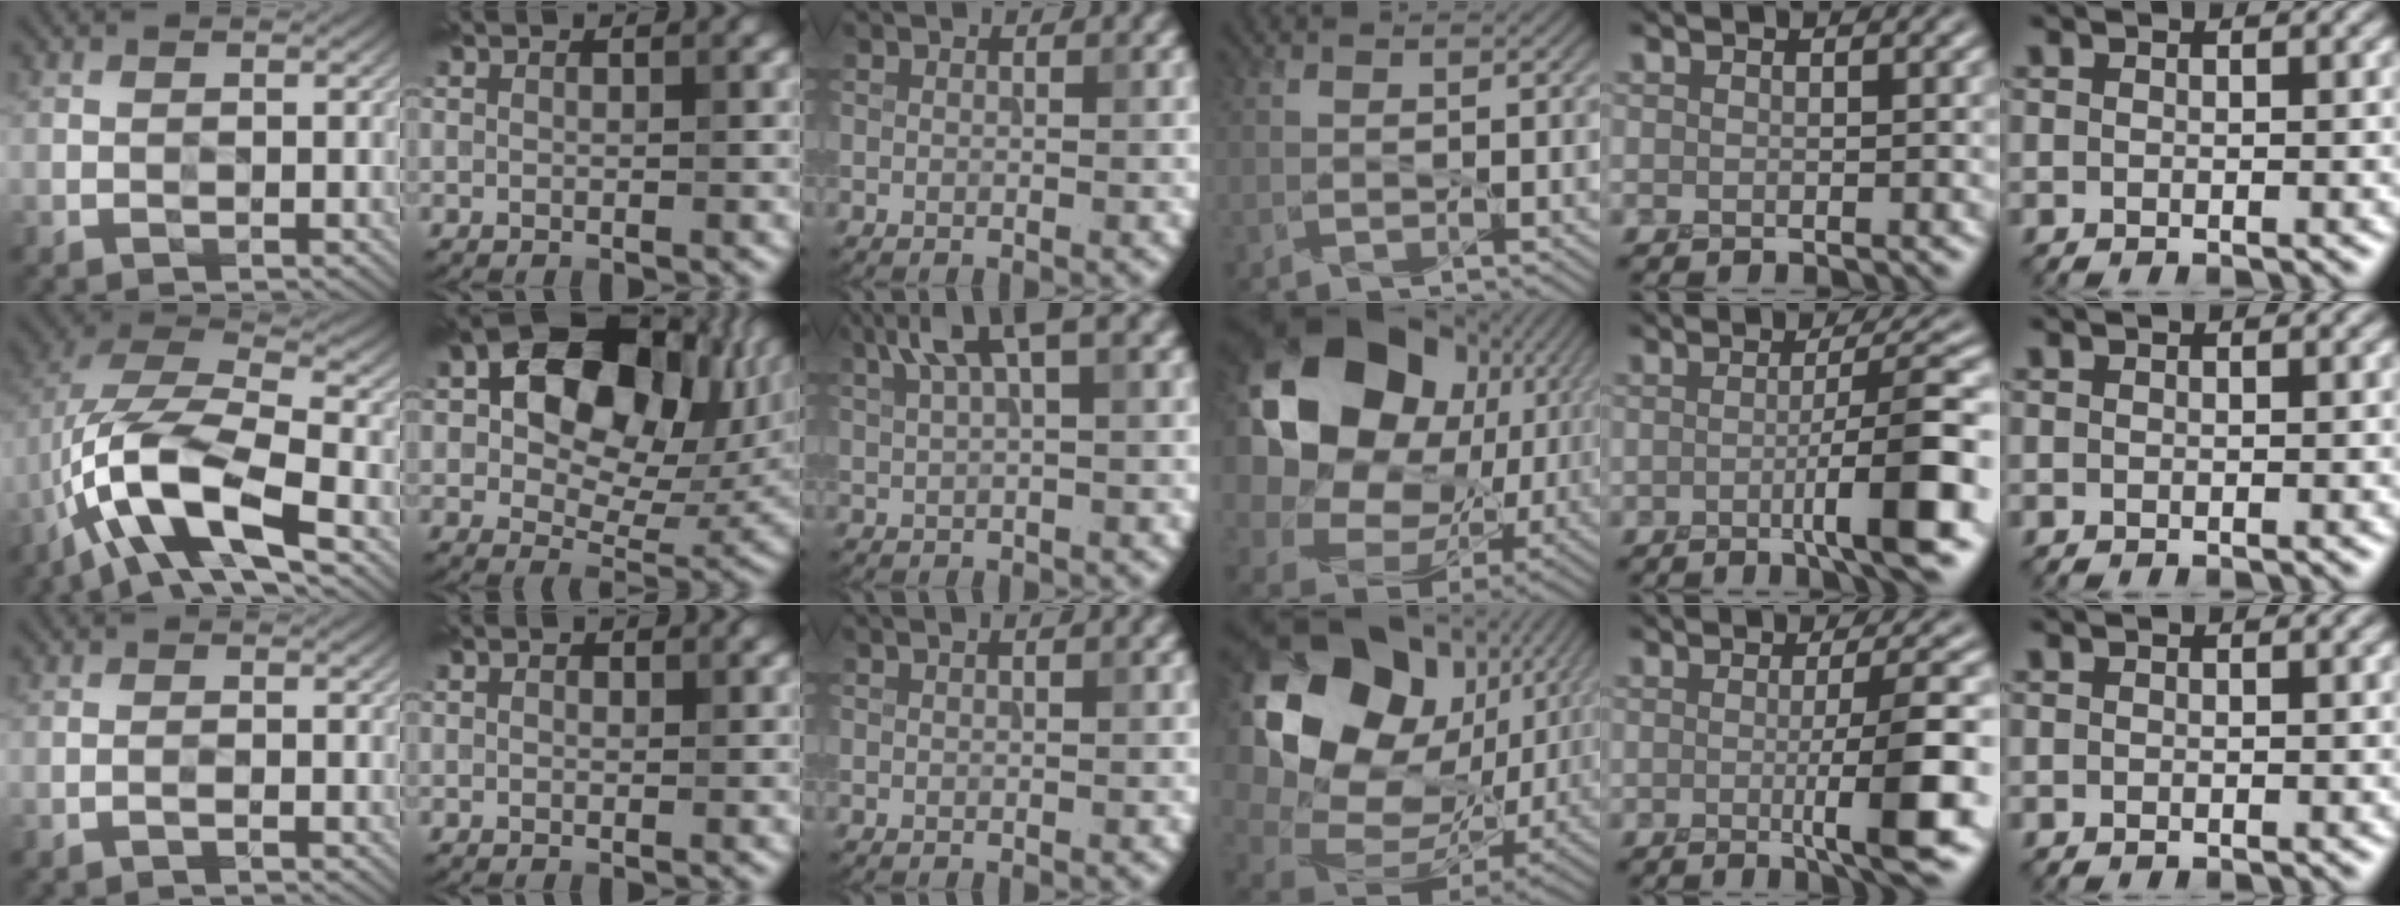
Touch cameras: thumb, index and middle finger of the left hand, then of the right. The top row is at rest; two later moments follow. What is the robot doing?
{"motion": "peel", "object": "velcro strap"}